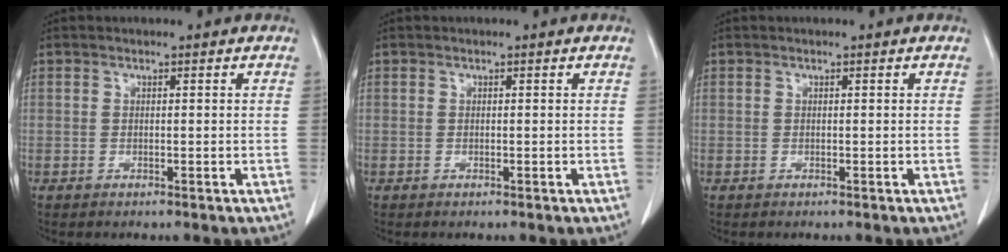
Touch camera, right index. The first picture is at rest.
{"total": 0.0}
{"total": 0.0}